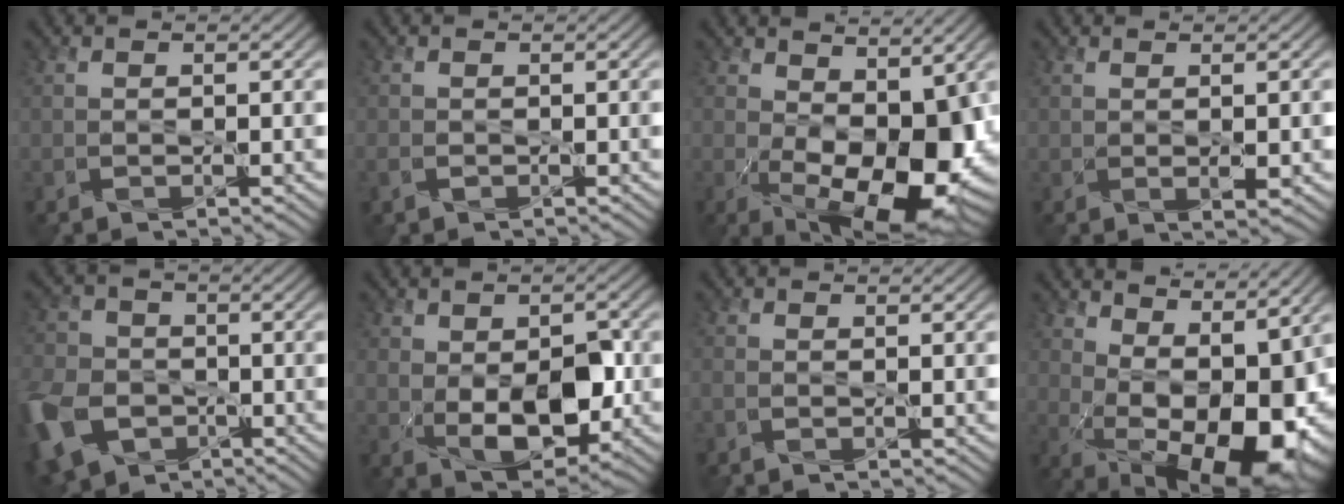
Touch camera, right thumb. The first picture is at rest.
{"total": 1.7, "force": [-0.7, 1.4, 0.8], "torque": [-0.024, -0.005, -0.019]}
{"total": 13.7, "force": [-0.8, 7.8, 11.2], "torque": [-0.178, -0.032, 0.002]}
{"total": 1.6, "force": [0.4, 0.3, 1.6], "torque": [-0.028, 0.001, 0.010]}
{"total": 12.3, "force": [-5.2, 8.9, 6.7], "torque": [-0.203, -0.036, -0.112]}
{"total": 8.8, "force": [-1.0, 5.5, 6.8], "torque": [-0.126, -0.017, -0.008]}
{"total": 1.0, "force": [-0.6, 0.3, 0.8], "torque": [-0.021, 0.001, -0.017]}
{"total": 14.5, "force": [1.2, 7.4, 12.3], "torque": [-0.189, -0.015, 0.047]}